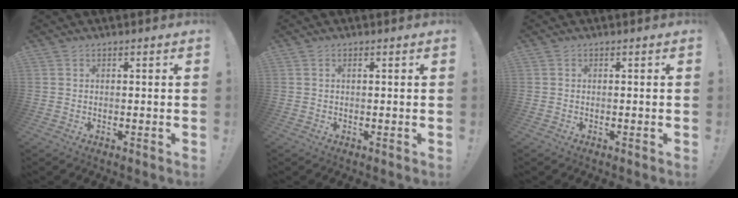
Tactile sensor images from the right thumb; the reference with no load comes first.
{"total": 0.7, "force": [0.2, 0.1, 0.7], "torque": [-0.012, 0.000, 0.003]}
{"total": 0.0}